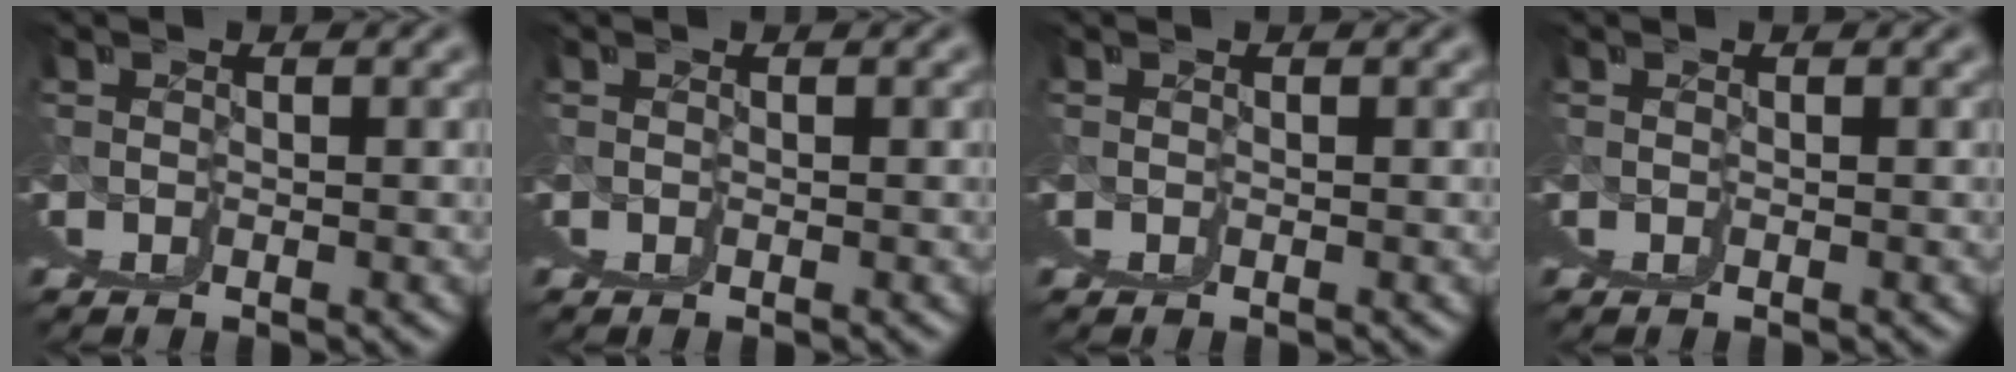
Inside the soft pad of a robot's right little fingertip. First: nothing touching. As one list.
[{"total": 0.0}, {"total": 0.0}, {"total": 0.0}]